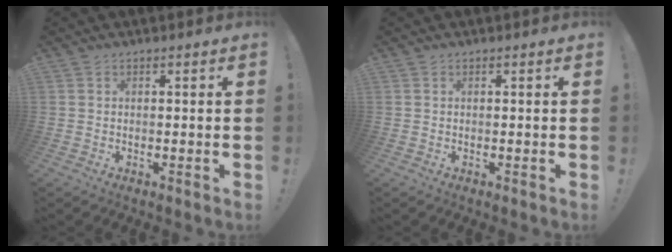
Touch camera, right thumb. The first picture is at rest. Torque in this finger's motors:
{"motor_torque": [-0.01, 0.01, 0.00, 0.00, 0.03]}